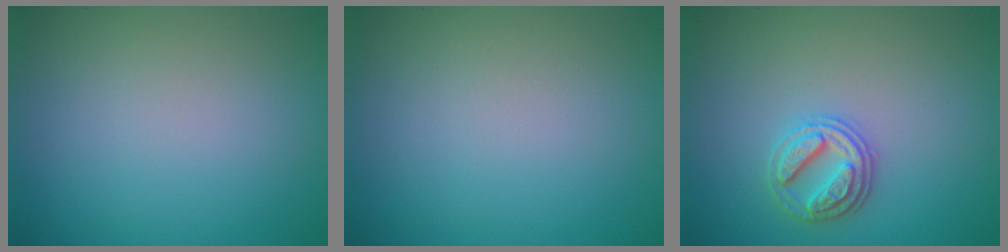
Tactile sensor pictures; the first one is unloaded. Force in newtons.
{"total": 0.0}
{"total": 2.9, "press": 2.8, "slide": 0.7}